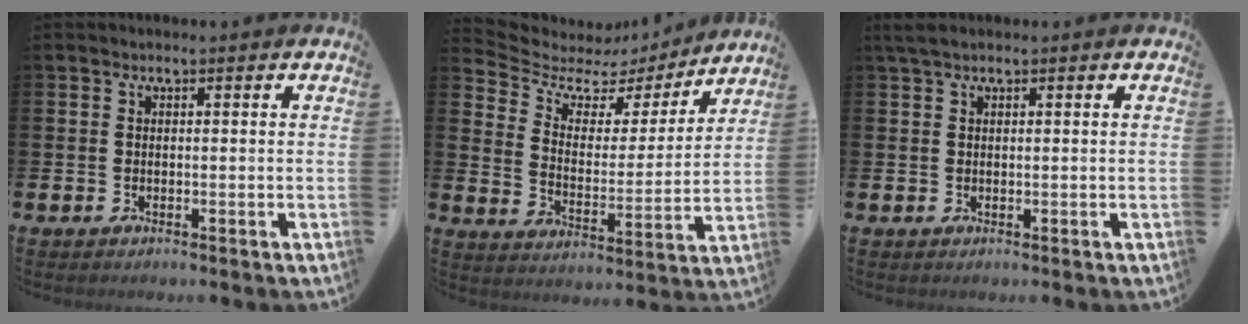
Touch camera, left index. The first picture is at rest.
{"total": 6.1, "force": [4.9, 3.4, 1.3], "torque": [-0.056, -0.035, 0.077]}
{"total": 1.5, "force": [1.1, 0.2, 1.0], "torque": [-0.025, 0.006, 0.021]}